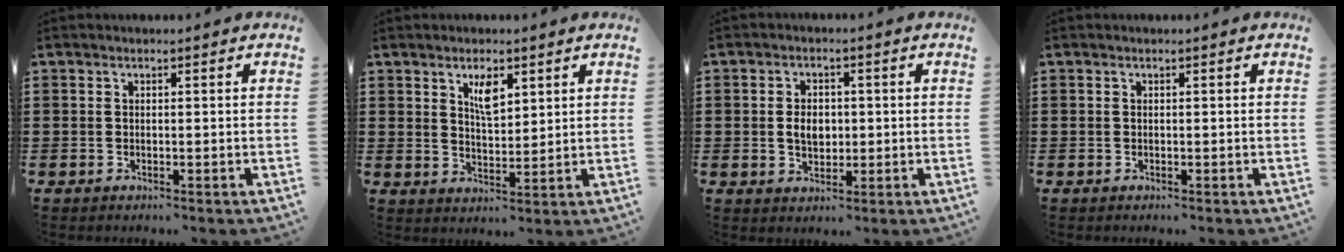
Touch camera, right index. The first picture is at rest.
{"total": 4.2, "force": [2.4, 1.6, 3.0], "torque": [-0.050, -0.001, 0.038]}
{"total": 3.7, "force": [0.0, 2.5, 2.8], "torque": [-0.049, 0.006, -0.005]}
{"total": 0.0}